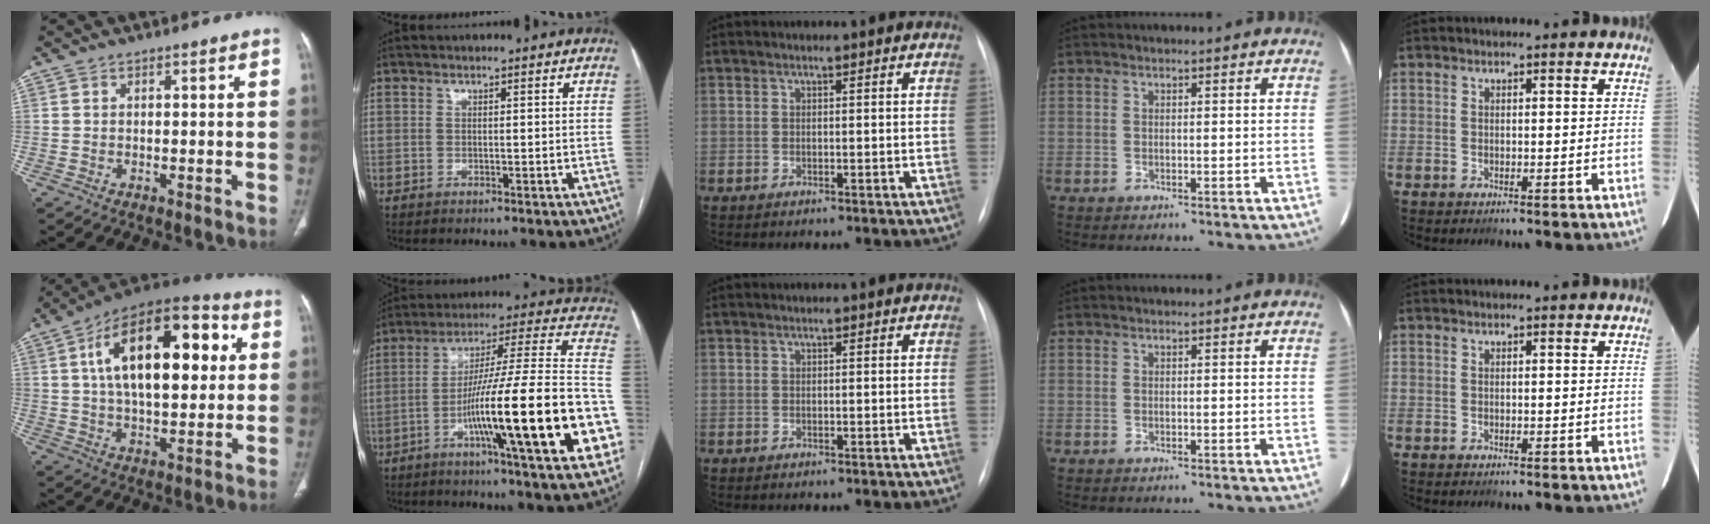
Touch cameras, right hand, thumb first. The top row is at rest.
{"thumb": {"total": 24.8, "force": [5.6, 12.3, 20.8], "torque": [-0.306, 0.017, 0.080]}, "index": {"total": 27.5, "force": [-8.5, 1.6, 26.1], "torque": [-0.323, -0.002, -0.136]}}